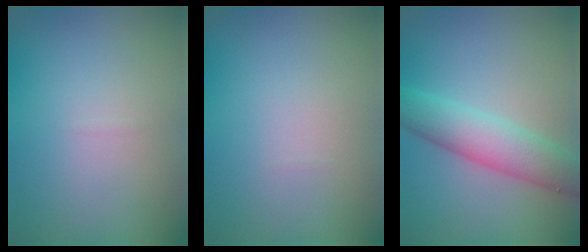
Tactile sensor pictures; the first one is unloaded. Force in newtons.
{"total": 0.0}
{"total": 5.3, "press": 5.3, "slide": 0.2}